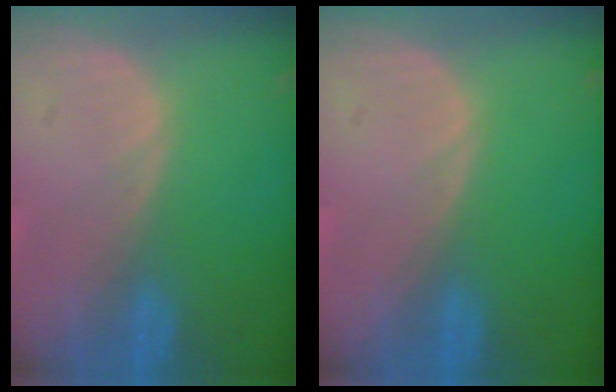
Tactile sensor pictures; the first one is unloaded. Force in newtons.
{"total": 0.0}